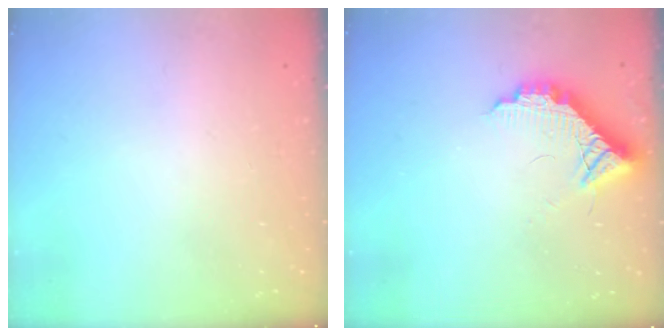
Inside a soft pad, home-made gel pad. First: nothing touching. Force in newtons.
{"total": 10.4, "press": 10.4, "slide": 0.6}